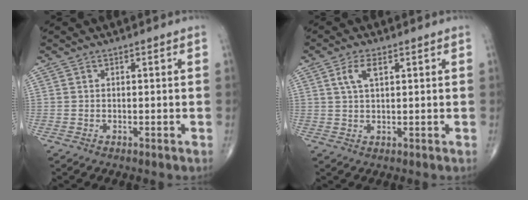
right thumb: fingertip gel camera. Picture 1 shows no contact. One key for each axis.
{"total": 3.9, "fx": 1.6, "fy": 1.7, "fz": 3.2, "tx": -0.065, "ty": 0.005, "tz": 0.033}